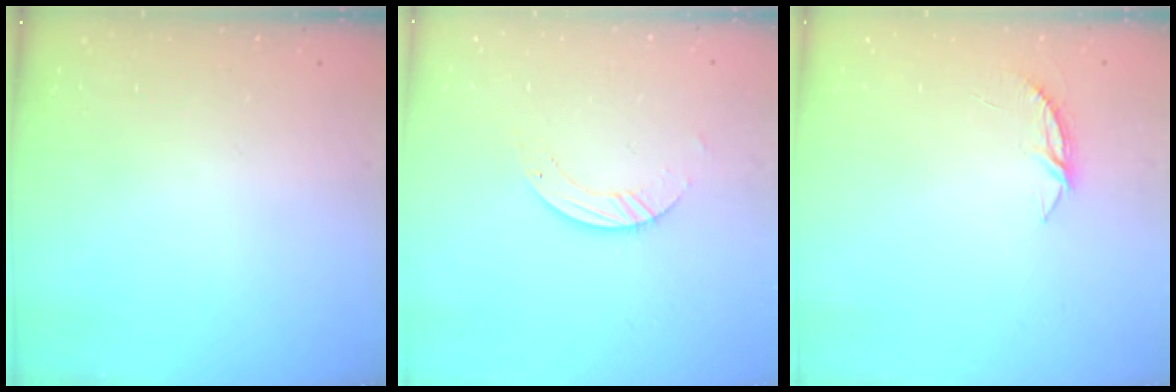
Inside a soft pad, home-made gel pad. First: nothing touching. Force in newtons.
{"total": 3.9, "press": 3.9, "slide": 0.1}
{"total": 3.7, "press": 3.6, "slide": 0.4}